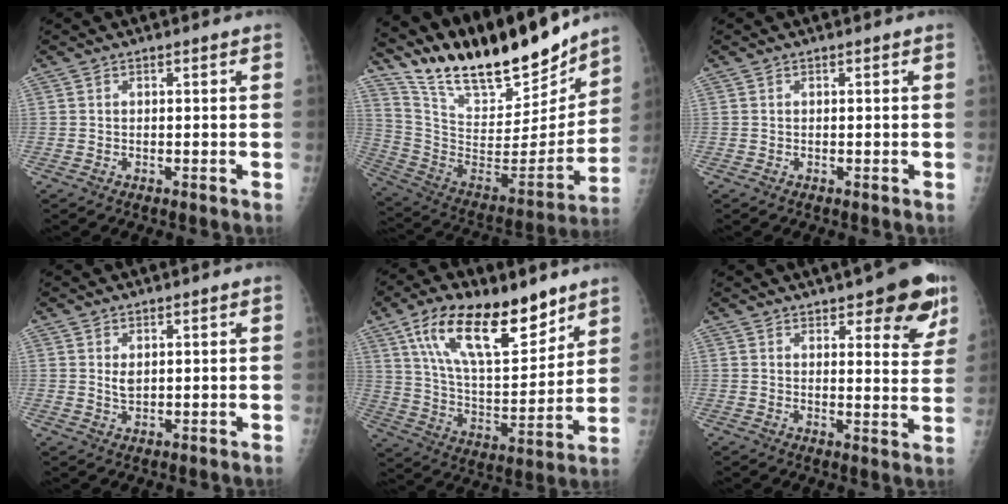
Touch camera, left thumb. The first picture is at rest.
{"total": 27.1, "force": [22.5, 8.2, 12.7], "torque": [-0.185, -0.098, 0.374]}
{"total": 0.0}
{"total": 2.2, "force": [0.9, 1.3, 1.5], "torque": [-0.021, -0.009, 0.020]}
{"total": 22.1, "force": [13.3, 9.2, 15.0], "torque": [-0.223, -0.054, 0.240]}
{"total": 11.1, "force": [6.8, 3.8, 7.9], "torque": [-0.058, -0.034, 0.085]}